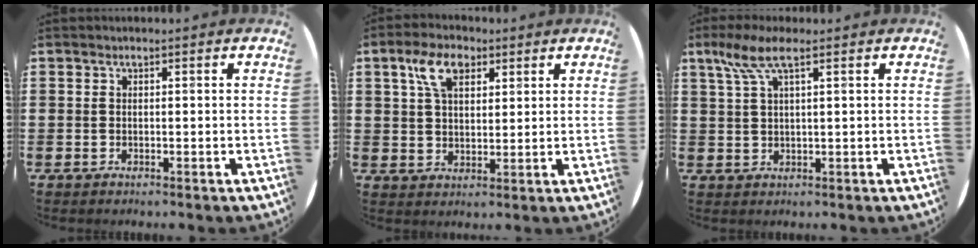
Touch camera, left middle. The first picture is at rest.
{"total": 5.9, "force": [3.3, 3.3, 3.6], "torque": [-0.075, 0.009, 0.059]}
{"total": 5.0, "force": [2.7, 1.1, 4.0], "torque": [-0.086, 0.007, 0.047]}